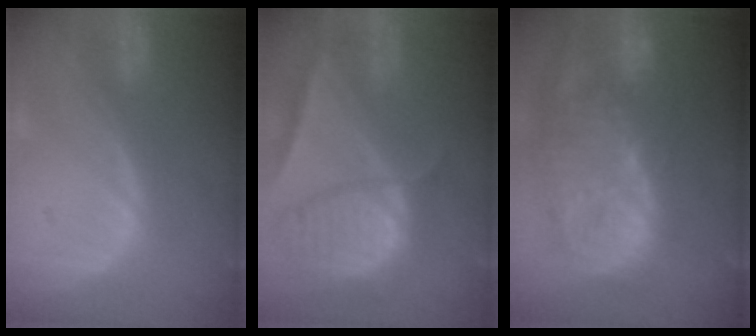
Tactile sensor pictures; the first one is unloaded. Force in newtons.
{"total": 10.4, "press": 8.8, "slide": 5.6}
{"total": 14.4, "press": 12.5, "slide": 7.0}